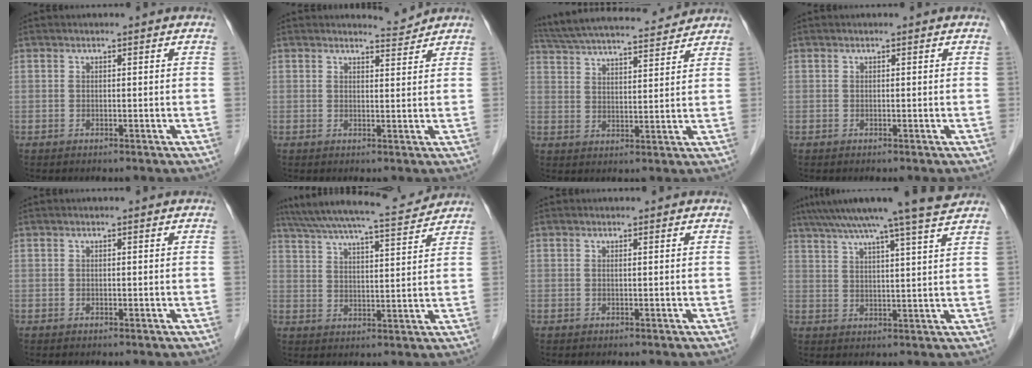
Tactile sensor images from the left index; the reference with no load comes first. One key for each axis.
{"total": 2.1, "fx": 2.0, "fy": -0.5, "fz": -0.6, "tx": -0.002, "ty": -0.015, "tz": 0.032}
{"total": 18.7, "fx": 17.2, "fy": 2.2, "fz": 6.9, "tx": -0.128, "ty": 0.035, "tz": 0.263}
{"total": 0.0}
{"total": 0.0}
{"total": 16.0, "fx": 14.8, "fy": 0.6, "fz": 5.9, "tx": -0.112, "ty": 0.015, "tz": 0.223}
{"total": 0.0}
{"total": 15.2, "fx": 12.6, "fy": -1.2, "fz": 8.2, "tx": -0.139, "ty": 0.019, "tz": 0.175}